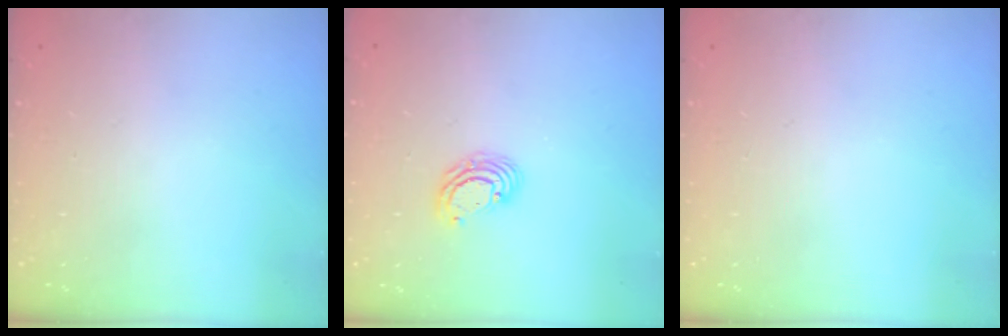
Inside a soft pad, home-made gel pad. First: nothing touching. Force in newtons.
{"total": 4.9, "press": 4.8, "slide": 0.2}
{"total": 0.0}